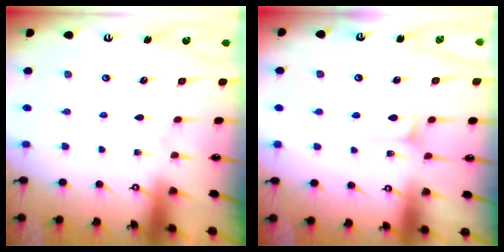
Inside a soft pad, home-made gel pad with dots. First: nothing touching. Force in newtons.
{"total": 5.5, "press": 5.5, "slide": 0.7}